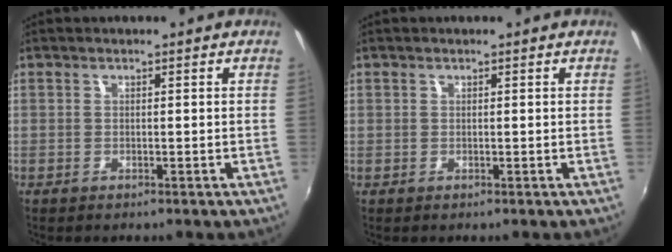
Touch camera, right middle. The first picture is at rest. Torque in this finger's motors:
{"motor_torque": [-0.09, -0.26, -1.05, -0.21]}